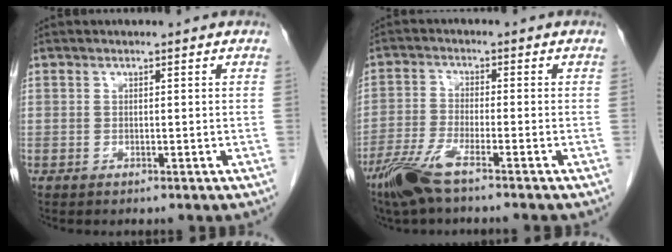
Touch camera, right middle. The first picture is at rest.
{"total": 6.9, "force": [-4.9, 0.5, 4.8], "torque": [-0.109, -0.018, -0.101]}